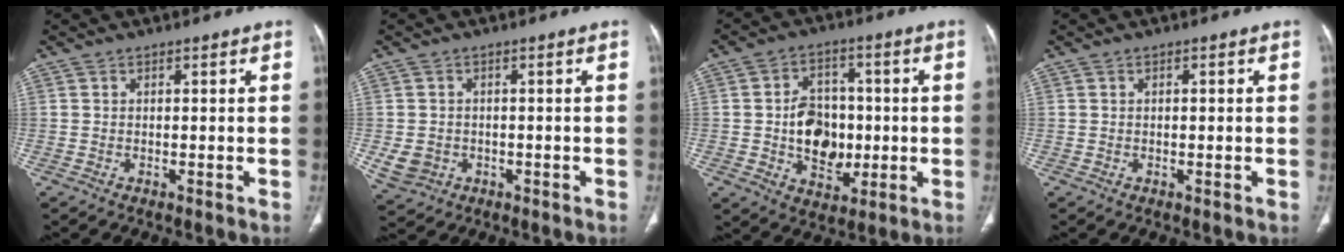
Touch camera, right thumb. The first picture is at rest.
{"total": 4.9, "force": [-1.0, 4.3, 2.1], "torque": [-0.038, 0.004, -0.005]}
{"total": 11.8, "force": [-0.8, 8.8, 7.9], "torque": [-0.084, 0.010, -0.006]}
{"total": 0.9, "force": [0.1, 0.3, 0.8], "torque": [-0.013, 0.003, 0.002]}